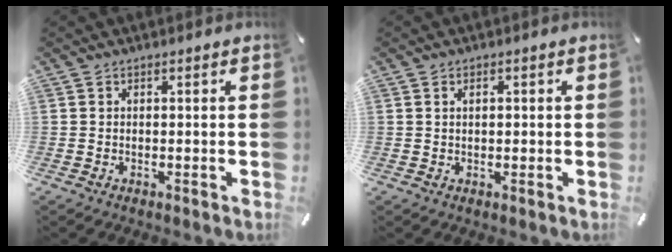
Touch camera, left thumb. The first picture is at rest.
{"total": 1.2, "force": [0.3, 0.8, 0.9], "torque": [-0.011, 0.002, 0.002]}